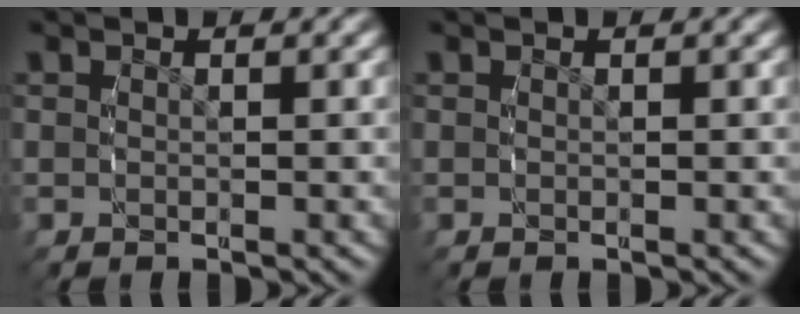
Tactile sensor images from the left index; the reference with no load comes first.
{"total": 0.0}